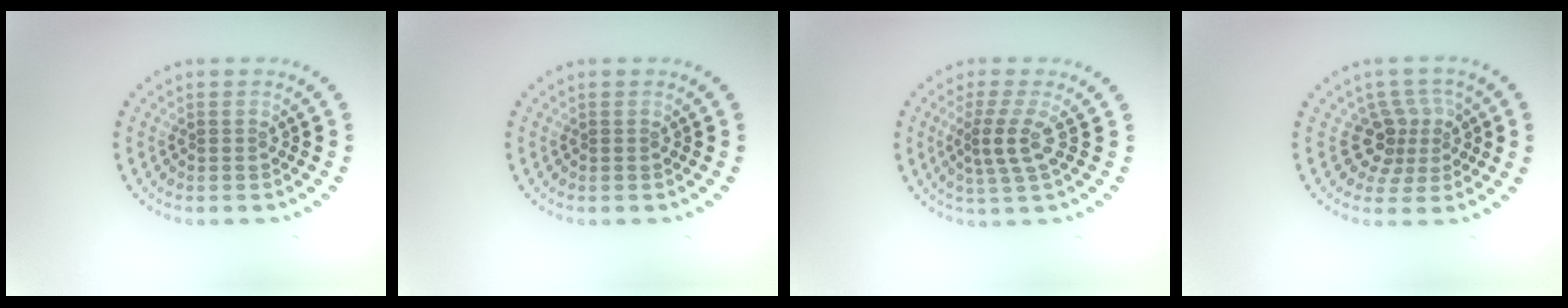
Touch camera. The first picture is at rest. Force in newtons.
{"total": 0.0}
{"total": 2.8, "press": 2.1, "slide": 1.8}
{"total": 3.3, "press": 2.3, "slide": 2.3}